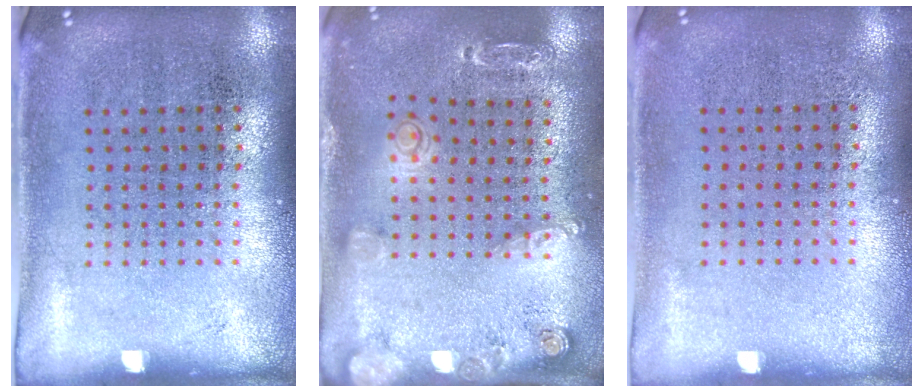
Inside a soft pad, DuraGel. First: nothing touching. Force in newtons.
{"total": 1.5, "press": 1.5, "slide": 0.3}
{"total": 0.0}